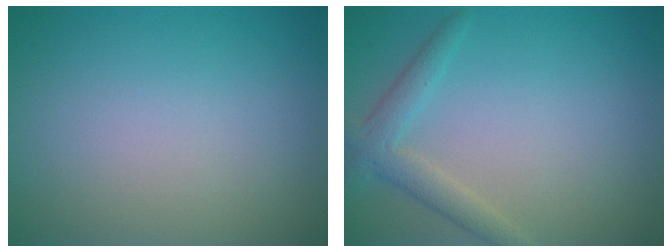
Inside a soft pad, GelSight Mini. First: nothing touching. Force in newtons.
{"total": 2.6, "press": 2.5, "slide": 0.1}